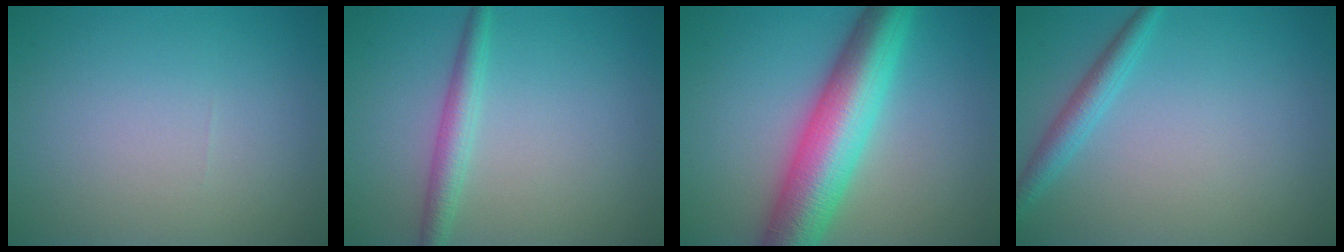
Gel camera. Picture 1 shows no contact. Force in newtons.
{"total": 2.4, "press": 2.4, "slide": 0.1}
{"total": 9.5, "press": 9.5, "slide": 0.2}
{"total": 2.2, "press": 2.2, "slide": 0.1}